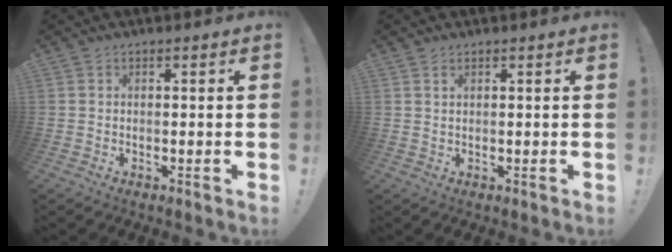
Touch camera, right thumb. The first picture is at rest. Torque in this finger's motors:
{"motor_torque": [-0.05, 0.01, 0.11, 0.13, 0.02]}